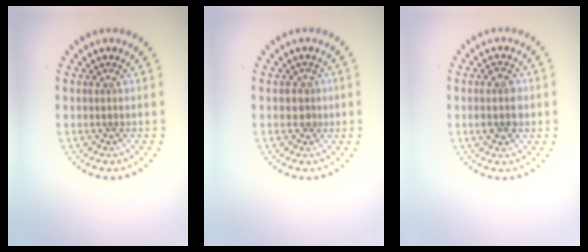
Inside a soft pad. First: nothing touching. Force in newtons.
{"total": 1.7, "press": 1.3, "slide": 1.1}
{"total": 2.6, "press": 2.6, "slide": 0.2}